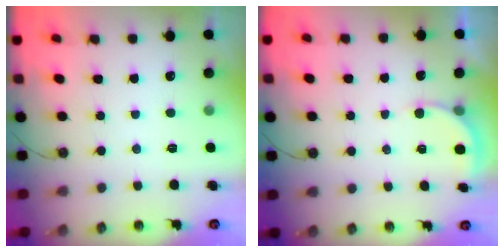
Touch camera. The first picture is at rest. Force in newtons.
{"total": 4.3, "press": 4.3, "slide": 0.4}